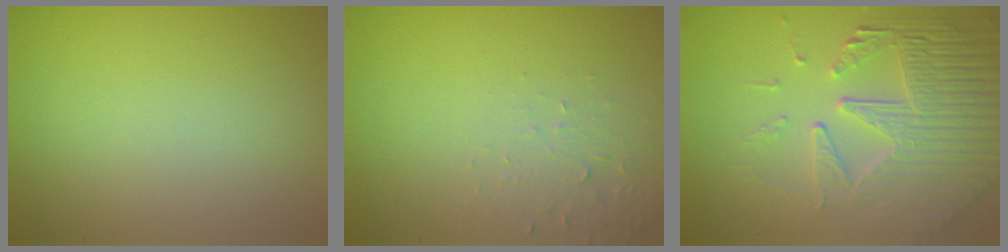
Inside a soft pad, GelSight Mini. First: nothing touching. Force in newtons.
{"total": 1.9, "press": 1.8, "slide": 0.4}
{"total": 8.0, "press": 5.6, "slide": 5.7}